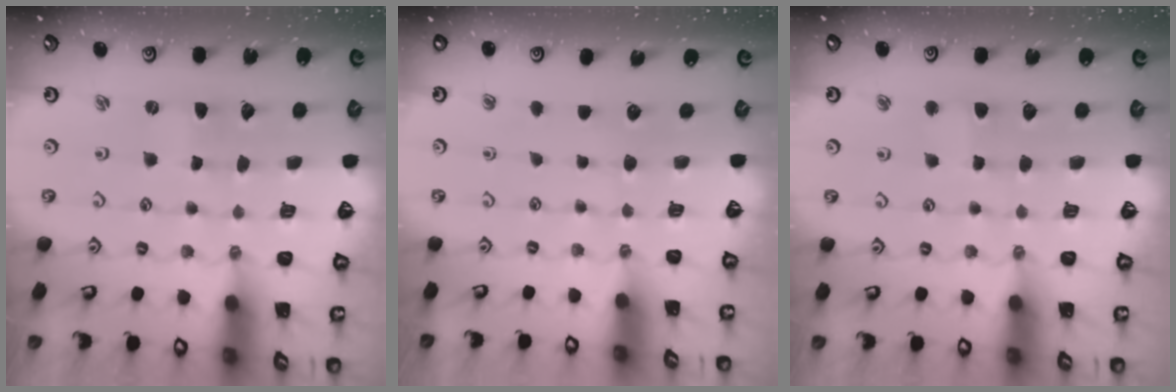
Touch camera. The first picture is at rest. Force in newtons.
{"total": 0.0}
{"total": 3.4, "press": 3.4, "slide": 0.2}